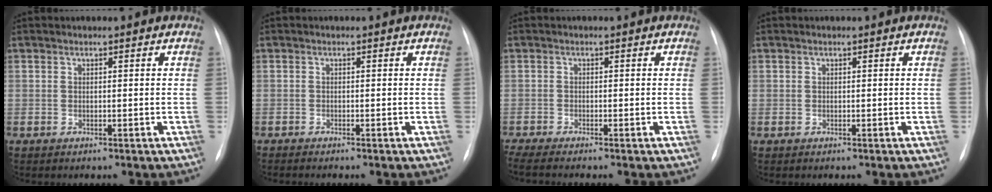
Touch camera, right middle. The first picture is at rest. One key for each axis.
{"total": 1.5, "fx": -1.3, "fy": -0.1, "fz": 0.7, "tx": -0.009, "ty": -0.003, "tz": -0.017}
{"total": 4.1, "fx": -3.5, "fy": -0.4, "fz": 2.0, "tx": -0.033, "ty": -0.011, "tz": -0.061}
{"total": 0.0}